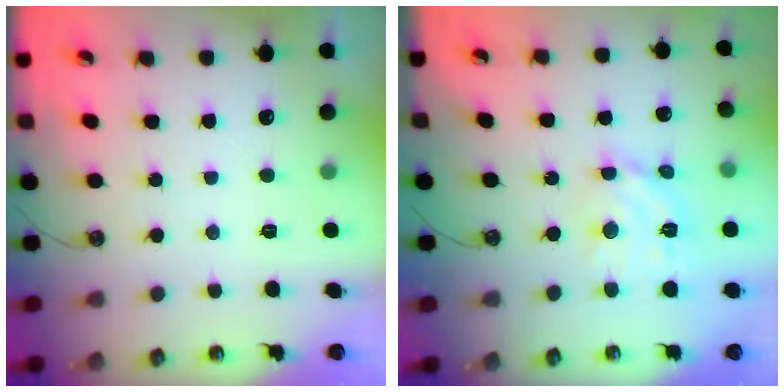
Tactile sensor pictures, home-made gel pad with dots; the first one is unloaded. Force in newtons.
{"total": 11.9, "press": 11.9, "slide": 1.0}